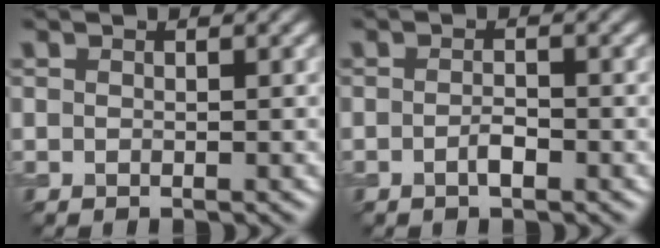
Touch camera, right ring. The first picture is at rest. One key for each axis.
{"total": 1.3, "fx": -0.6, "fy": 0.3, "fz": 1.1, "tx": -0.022, "ty": 0.001, "tz": -0.012}